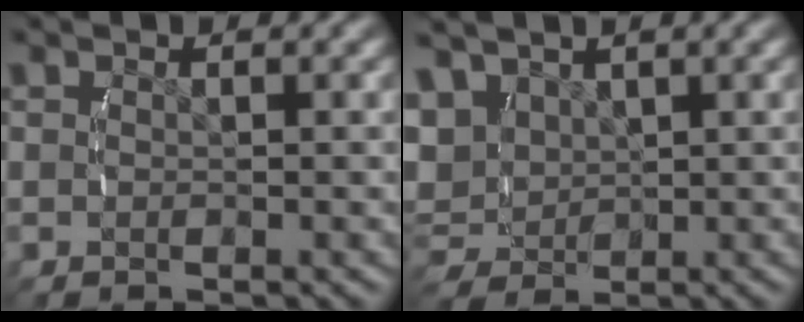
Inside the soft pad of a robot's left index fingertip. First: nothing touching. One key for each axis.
{"total": 6.5, "fx": 1.8, "fy": 5.5, "fz": 2.9, "tx": -0.080, "ty": -0.019, "tz": 0.040}